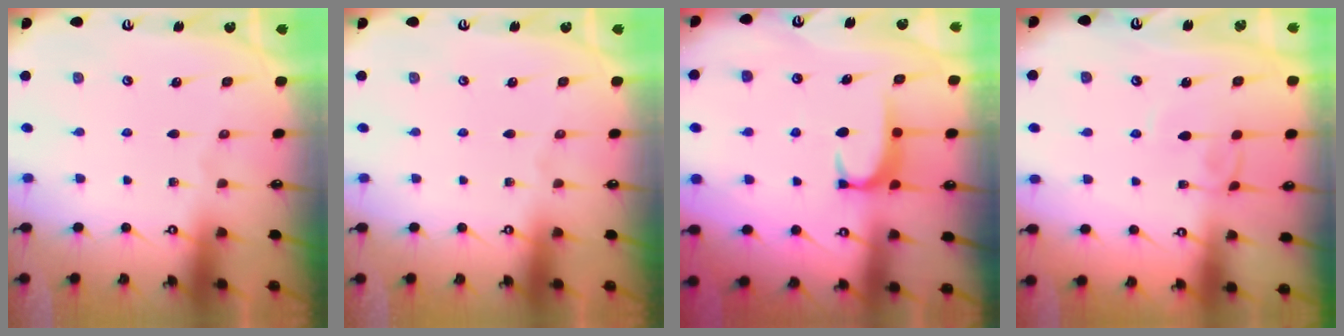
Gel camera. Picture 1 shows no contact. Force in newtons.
{"total": 0.0}
{"total": 1.6, "press": 1.6, "slide": 0.5}
{"total": 2.7, "press": 2.7, "slide": 0.2}